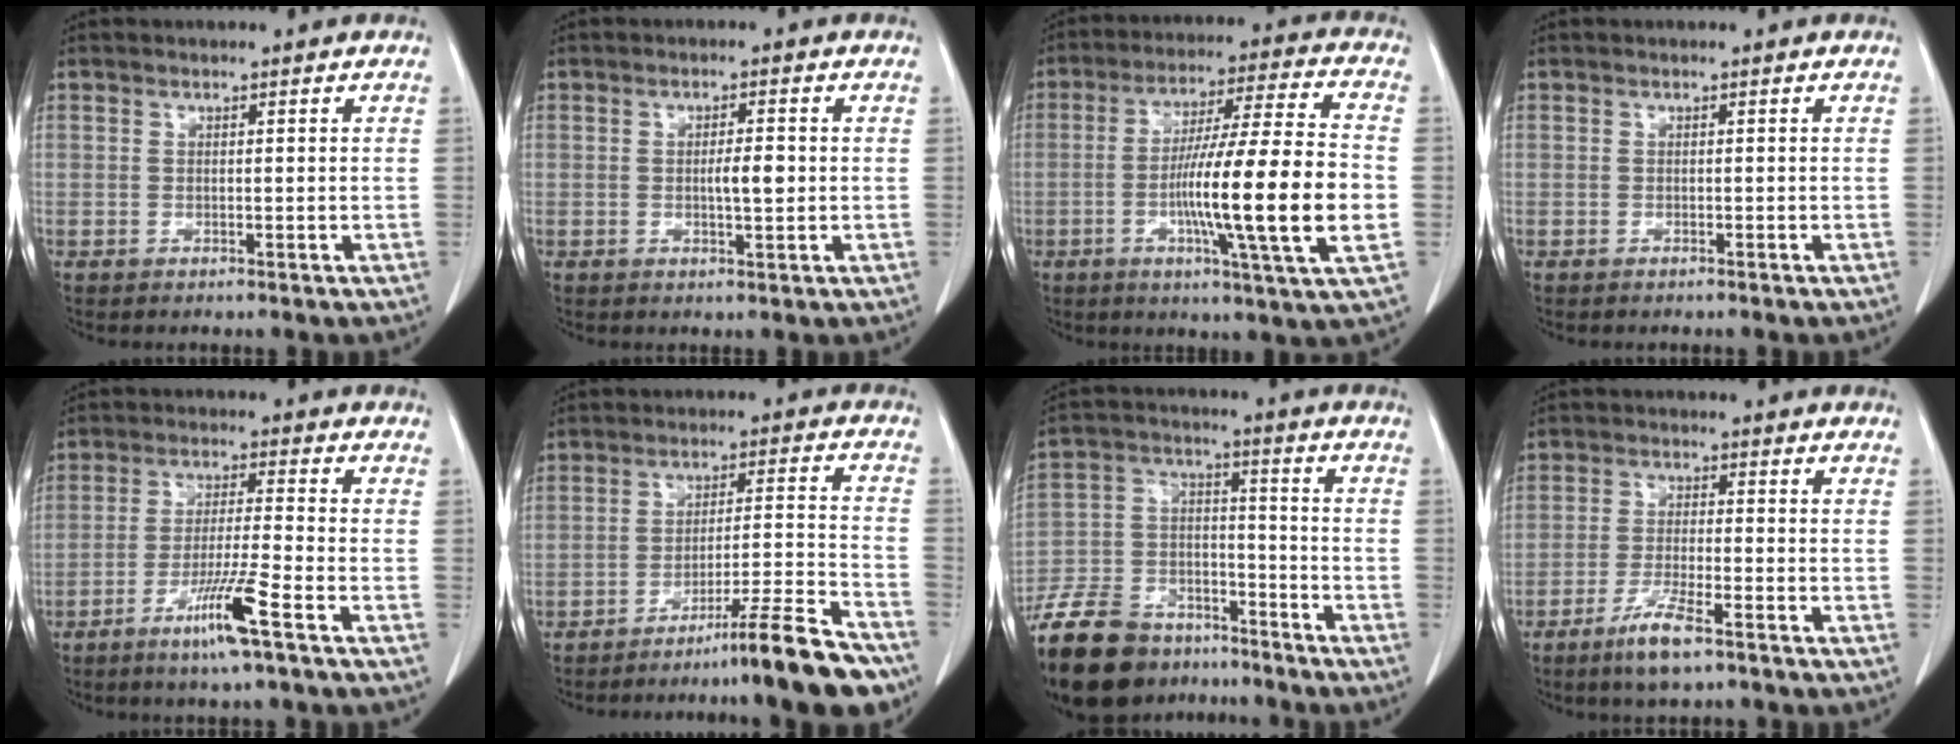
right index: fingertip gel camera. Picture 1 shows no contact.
{"total": 3.0, "force": [-0.1, 0.6, 3.0], "torque": [-0.051, -0.001, -0.001]}
{"total": 18.3, "force": [-3.5, -0.4, 17.9], "torque": [-0.292, -0.006, -0.064]}
{"total": 0.0}
{"total": 9.5, "force": [-5.3, -1.0, 7.9], "torque": [-0.147, -0.022, -0.103]}
{"total": 13.8, "force": [-11.2, -0.9, 8.0], "torque": [-0.094, 0.016, -0.172]}
{"total": 20.2, "force": [-16.1, 9.2, 8.1], "torque": [-0.200, -0.002, -0.274]}
{"total": 5.4, "force": [-3.7, 0.6, 3.9], "torque": [-0.080, -0.008, -0.067]}